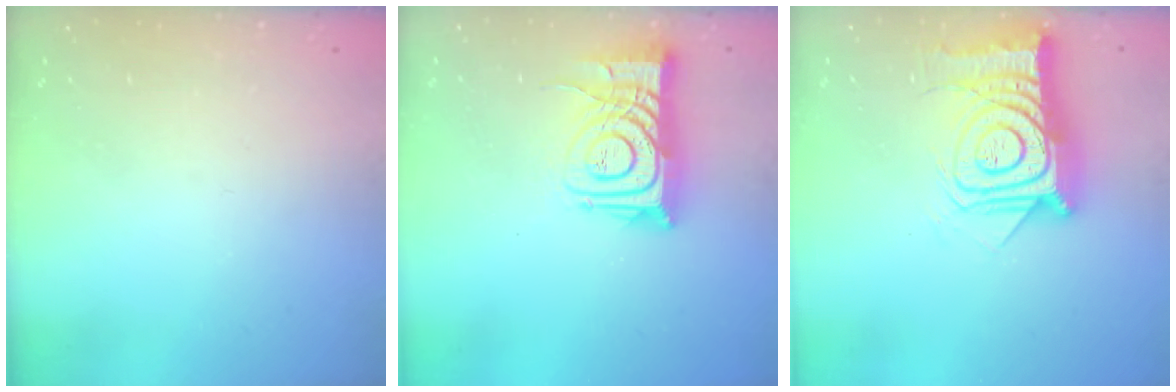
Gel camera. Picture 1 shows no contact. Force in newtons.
{"total": 12.5, "press": 12.4, "slide": 1.3}
{"total": 19.5, "press": 19.4, "slide": 1.3}